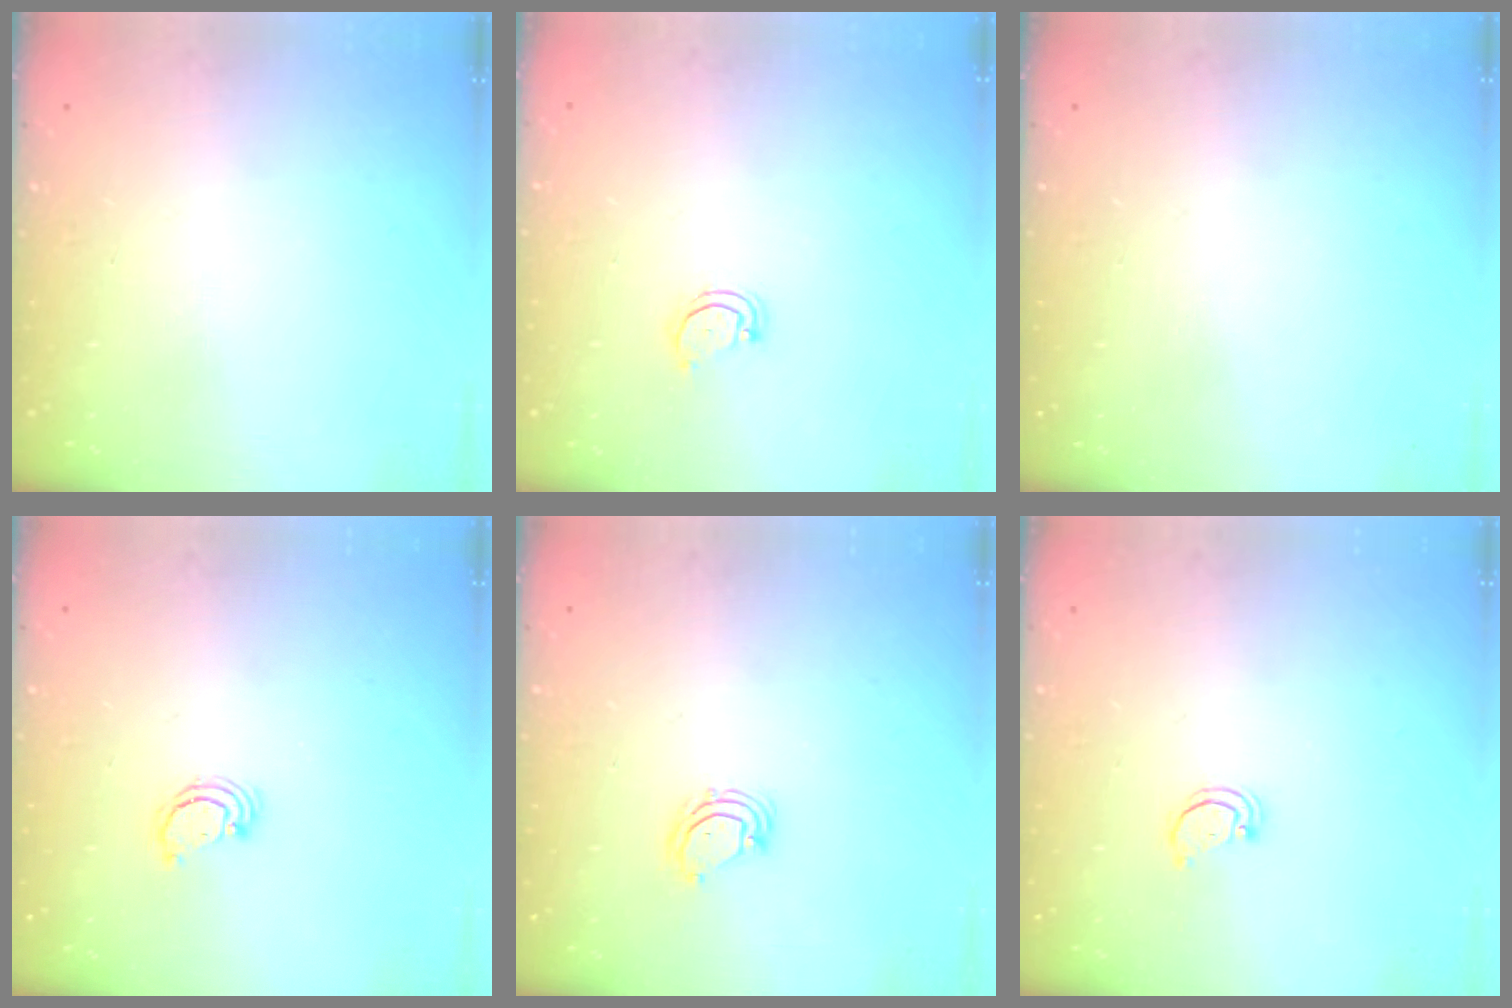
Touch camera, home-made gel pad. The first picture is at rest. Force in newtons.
{"total": 3.6, "press": 3.5, "slide": 0.4}
{"total": 0.0}
{"total": 2.6, "press": 2.6, "slide": 0.3}
{"total": 5.0, "press": 5.0, "slide": 0.4}
{"total": 1.5, "press": 1.5, "slide": 0.1}